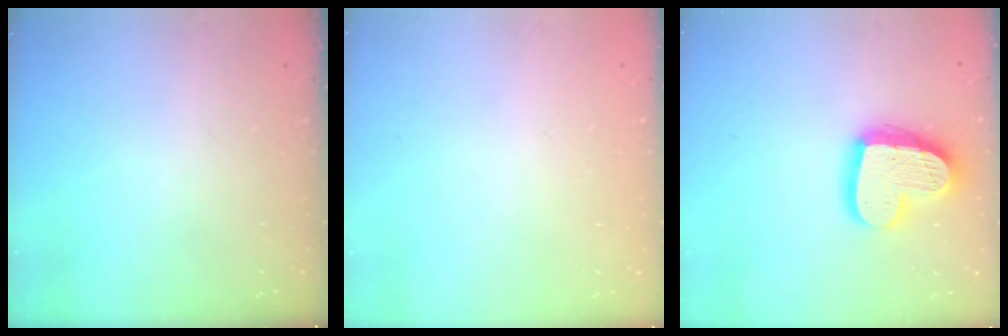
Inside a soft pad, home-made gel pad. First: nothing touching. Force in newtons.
{"total": 0.0}
{"total": 18.9, "press": 18.8, "slide": 1.7}